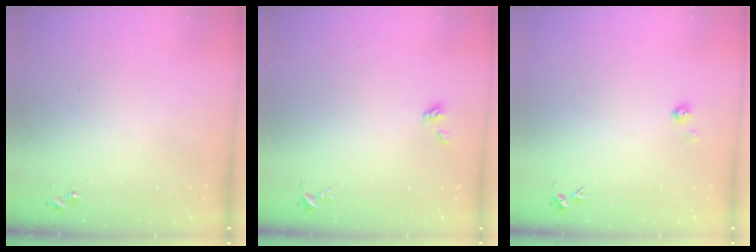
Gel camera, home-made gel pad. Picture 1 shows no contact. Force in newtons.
{"total": 5.3, "press": 5.2, "slide": 1.1}
{"total": 3.7, "press": 3.7, "slide": 0.4}